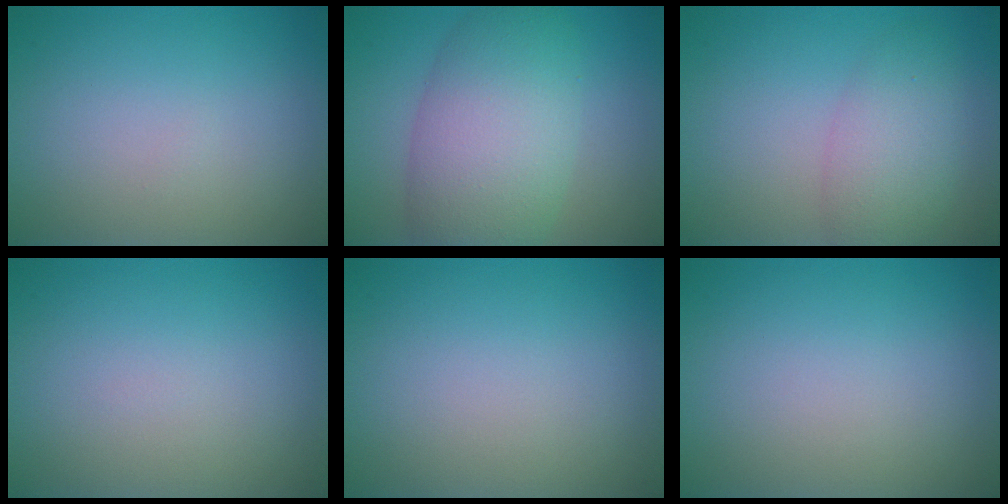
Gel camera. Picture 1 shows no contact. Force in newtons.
{"total": 8.7, "press": 8.7, "slide": 0.4}
{"total": 4.0, "press": 4.0, "slide": 0.2}
{"total": 0.0}
{"total": 0.0}
{"total": 0.0}